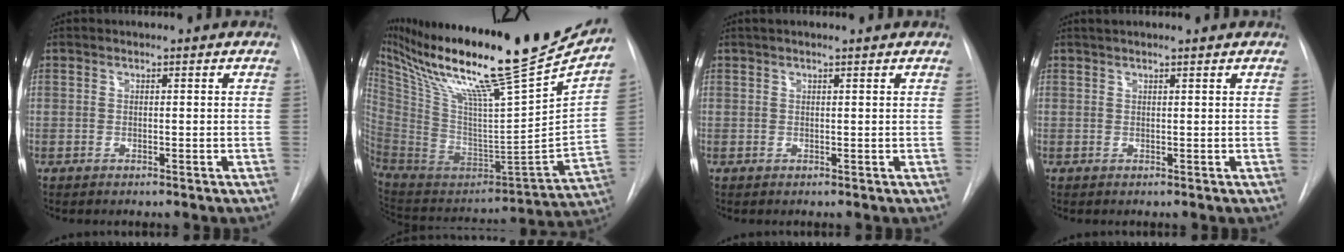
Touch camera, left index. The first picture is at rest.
{"total": 34.2, "force": [26.1, 1.7, 22.1], "torque": [-0.386, -0.064, 0.409]}
{"total": 4.1, "force": [3.6, 0.0, 1.9], "torque": [-0.025, 0.023, 0.044]}
{"total": 4.8, "force": [4.4, 0.0, 2.0], "torque": [-0.028, 0.027, 0.057]}